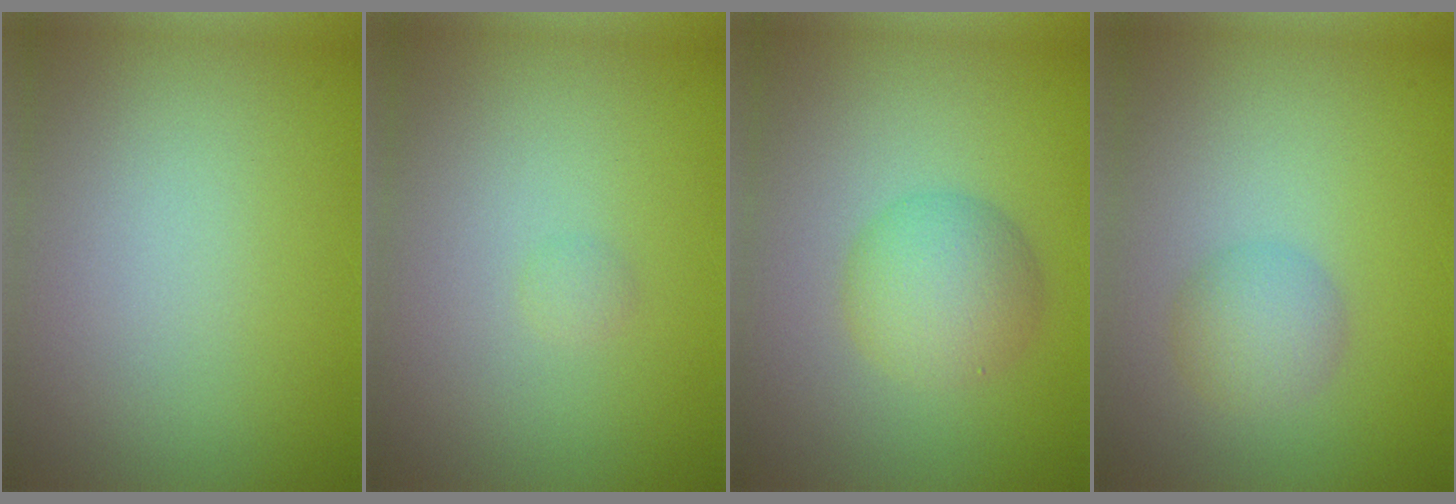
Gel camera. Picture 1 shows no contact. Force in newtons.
{"total": 0.5, "press": 0.5, "slide": 0.0}
{"total": 4.0, "press": 4.0, "slide": 0.0}
{"total": 2.4, "press": 2.4, "slide": 0.1}